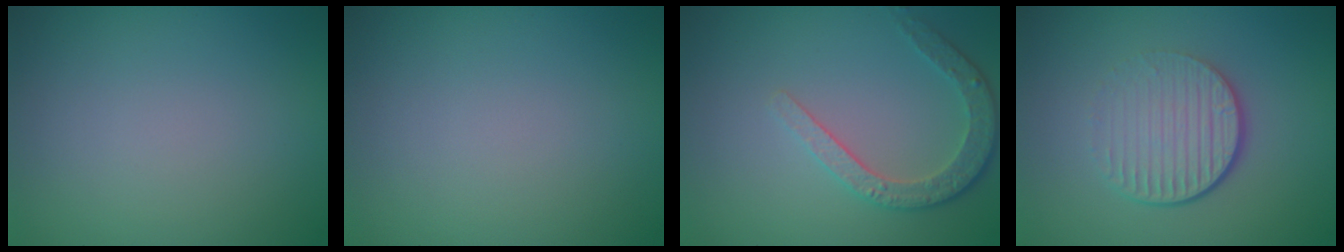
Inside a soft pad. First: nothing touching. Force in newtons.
{"total": 0.0}
{"total": 3.5, "press": 2.9, "slide": 2.0}
{"total": 4.5, "press": 2.8, "slide": 3.5}